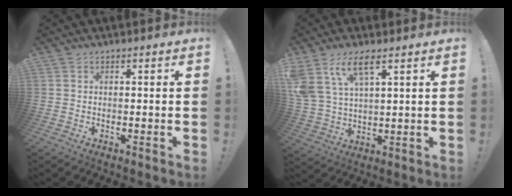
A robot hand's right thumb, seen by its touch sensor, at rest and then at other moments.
{"total": 10.5, "force": [6.5, 4.2, 7.0], "torque": [-0.146, -0.022, 0.124]}